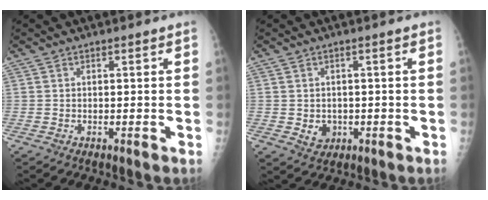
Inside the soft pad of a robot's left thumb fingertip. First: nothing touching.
{"total": 3.4, "force": [-0.6, 2.9, 1.6], "torque": [-0.009, 0.001, 0.001]}